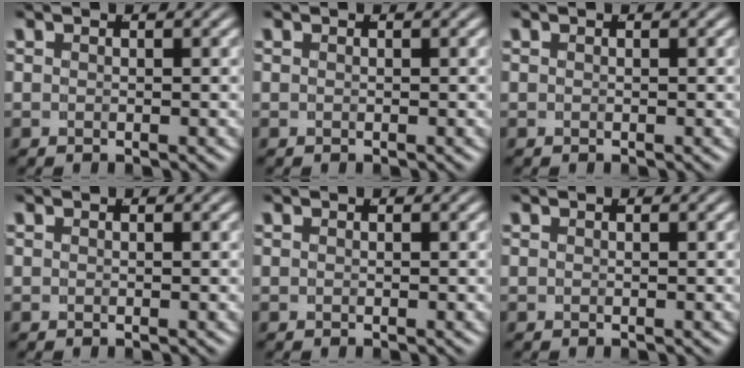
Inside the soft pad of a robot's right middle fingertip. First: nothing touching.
{"total": 0.0}
{"total": 0.0}
{"total": 0.0}
{"total": 0.0}
{"total": 0.0}